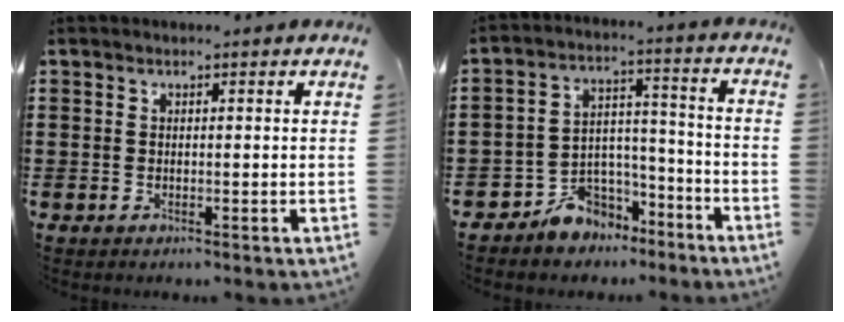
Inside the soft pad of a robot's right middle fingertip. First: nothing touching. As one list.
[{"total": 6.2, "force": [-5.5, 3.0, 0.0], "torque": [-0.012, 0.017, -0.112]}]